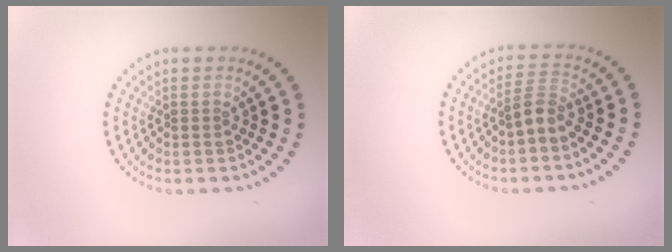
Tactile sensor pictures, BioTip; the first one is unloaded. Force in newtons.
{"total": 2.1, "press": 1.6, "slide": 1.3}